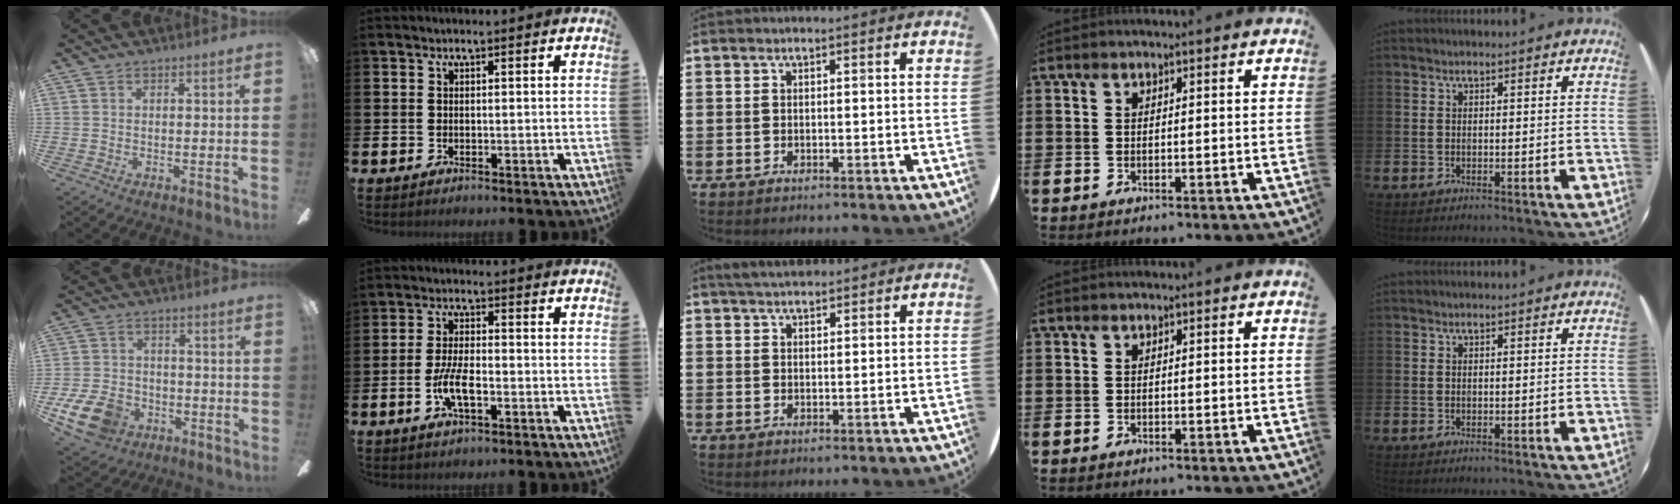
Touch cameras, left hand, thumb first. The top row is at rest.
{"thumb": {"total": 11.5, "force": [-6.0, 7.7, 6.1], "torque": [-0.142, 0.037, -0.110]}, "index": {"total": 5.1, "force": [-1.6, 1.8, 4.5], "torque": [-0.089, 0.002, -0.031]}, "middle": {"total": 2.8, "force": [2.6, 0.6, 0.6], "torque": [-0.017, 0.000, 0.049]}}